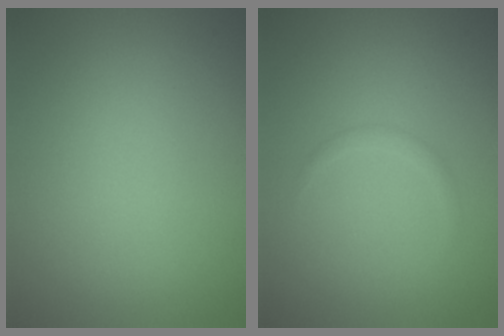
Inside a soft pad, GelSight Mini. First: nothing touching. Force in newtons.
{"total": 0.8, "press": 0.7, "slide": 0.1}